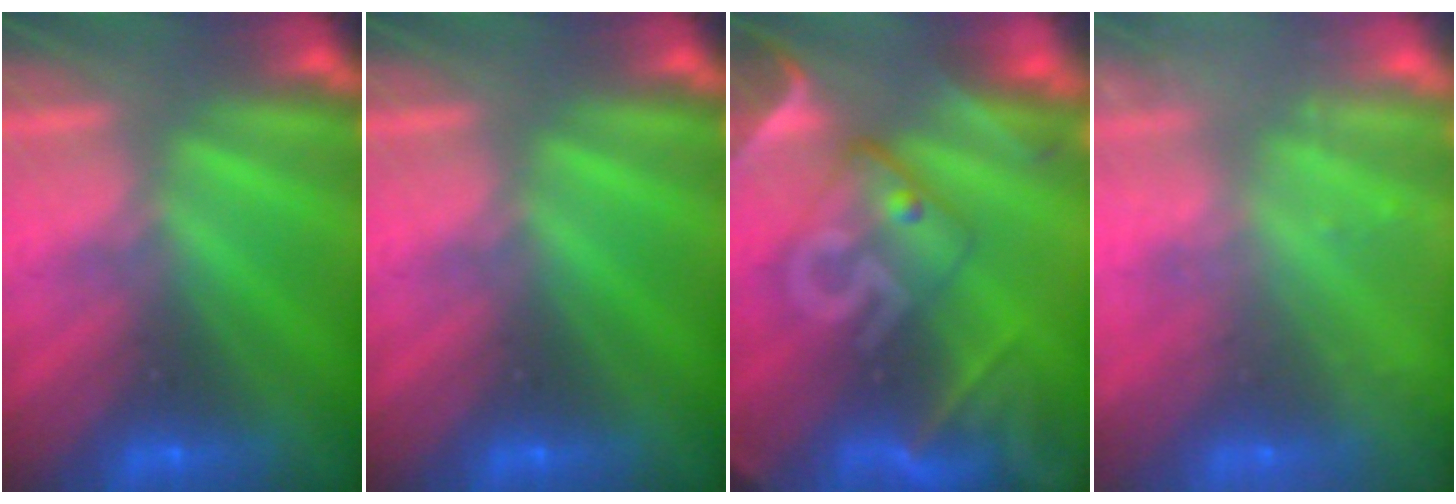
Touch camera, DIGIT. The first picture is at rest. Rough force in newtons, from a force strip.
{"total": 0.0}
{"total": 7.8}
{"total": 2.4}